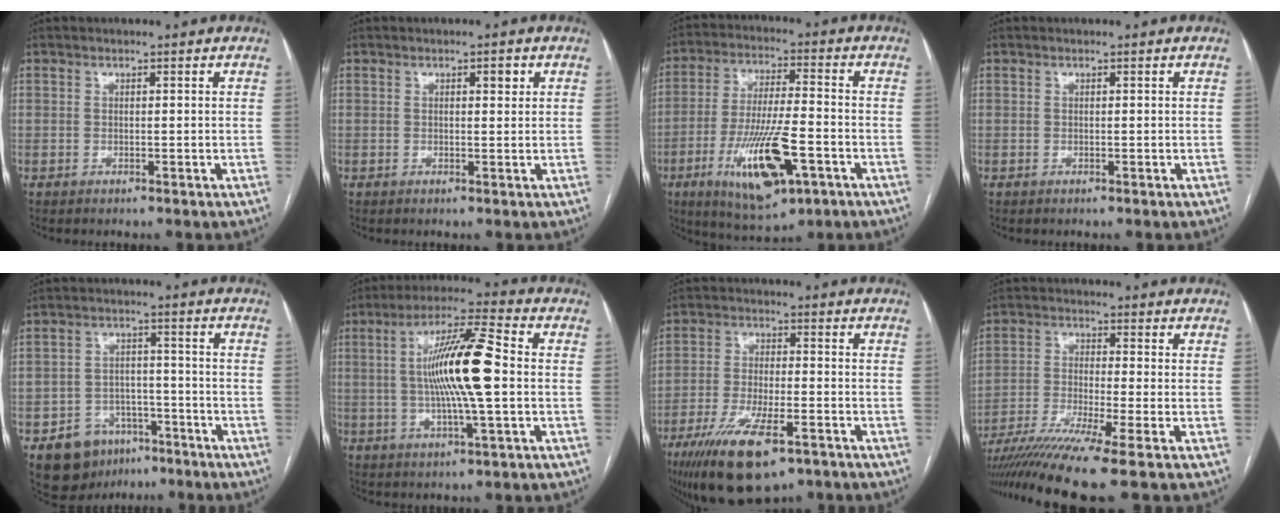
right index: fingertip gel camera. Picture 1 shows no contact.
{"total": 1.5, "force": [0.6, 0.5, 1.3], "torque": [-0.017, 0.001, 0.007]}
{"total": 15.2, "force": [-6.0, 3.6, 13.5], "torque": [-0.256, -0.017, -0.093]}
{"total": 0.0}
{"total": 8.8, "force": [-5.2, 6.5, 2.9], "torque": [-0.050, 0.016, -0.073]}
{"total": 13.6, "force": [0.3, 0.8, 13.6], "torque": [-0.250, 0.010, 0.002]}
{"total": 13.8, "force": [-8.5, 3.9, 10.2], "torque": [-0.199, -0.024, -0.144]}
{"total": 11.8, "force": [-8.9, -2.1, 7.6], "torque": [-0.129, -0.029, -0.146]}